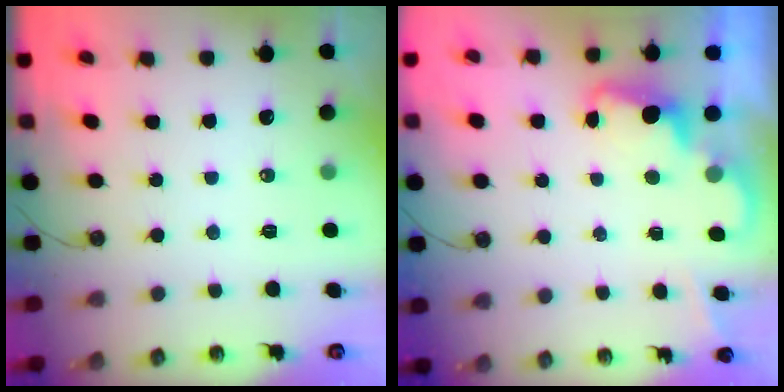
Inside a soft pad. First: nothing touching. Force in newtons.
{"total": 2.4, "press": 2.4, "slide": 0.5}